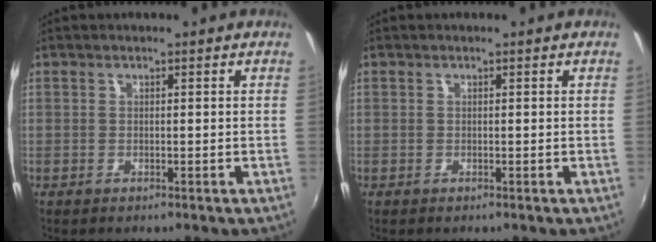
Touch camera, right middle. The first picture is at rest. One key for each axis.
{"total": 0.0}